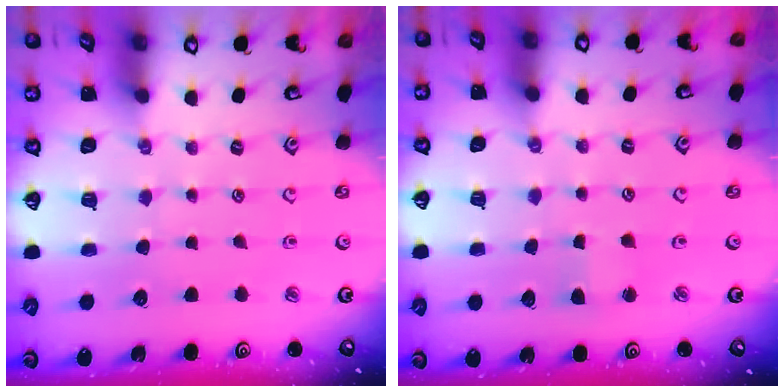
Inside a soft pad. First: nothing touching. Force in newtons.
{"total": 2.8, "press": 2.8, "slide": 0.4}